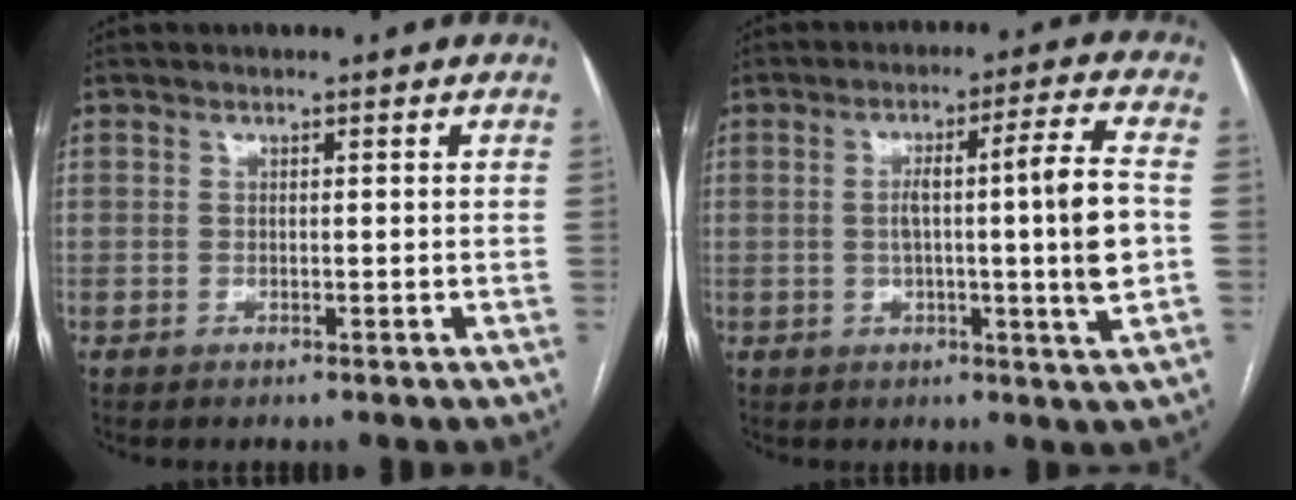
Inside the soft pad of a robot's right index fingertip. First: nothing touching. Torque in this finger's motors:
{"motor_torque": [1.00, 0.64, 0.30, 0.13]}